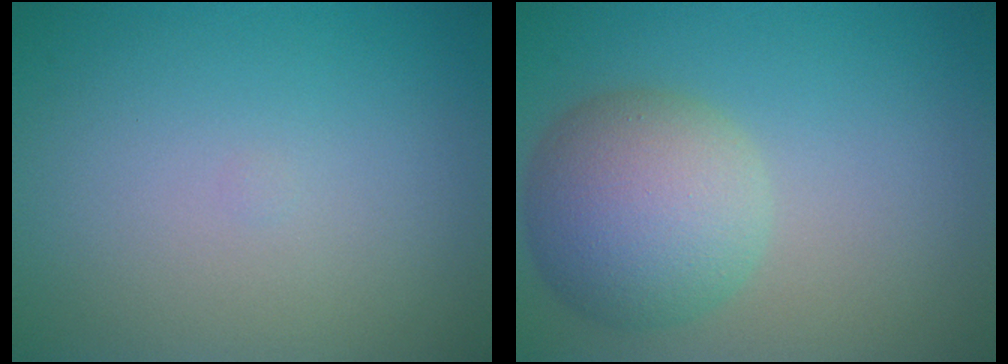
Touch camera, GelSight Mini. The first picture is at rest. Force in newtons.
{"total": 6.8, "press": 6.8, "slide": 0.3}